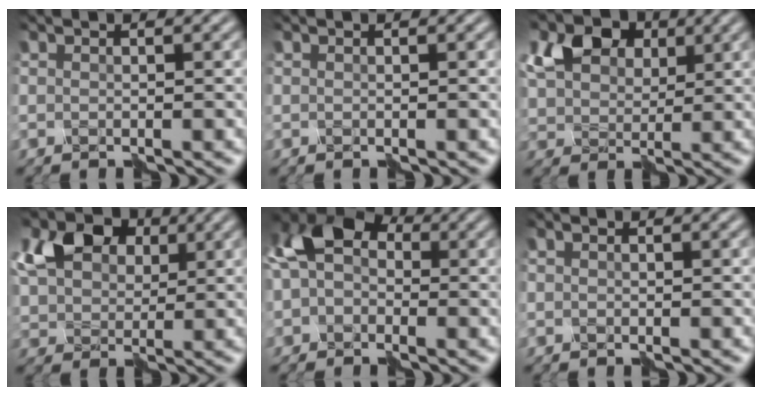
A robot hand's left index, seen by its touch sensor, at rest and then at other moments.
{"total": 0.0}
{"total": 5.1, "force": [2.5, 3.8, 2.3], "torque": [-0.064, 0.010, 0.044]}
{"total": 6.6, "force": [2.7, 5.0, 3.5], "torque": [-0.091, 0.021, 0.043]}
{"total": 6.9, "force": [0.9, 5.3, 4.3], "torque": [-0.070, 0.043, -0.013]}
{"total": 0.7, "force": [0.0, 0.6, 0.4], "torque": [0.000, 0.003, -0.008]}